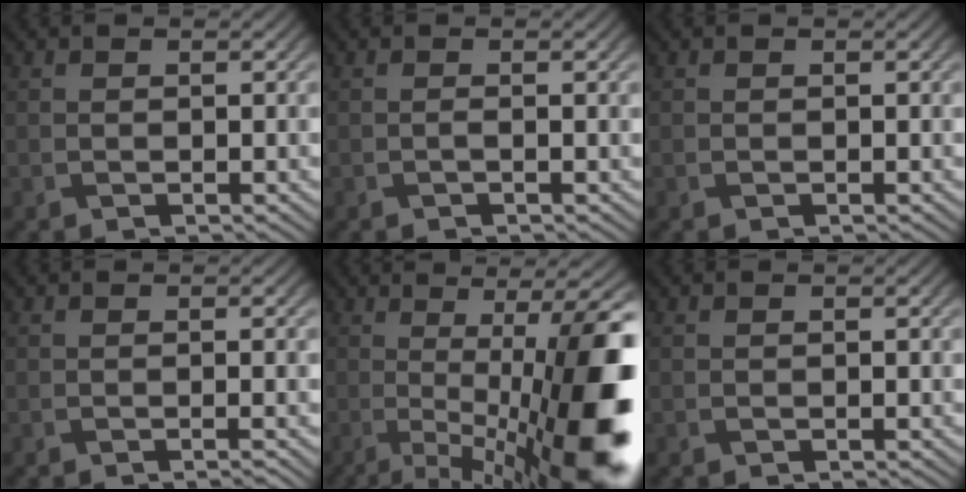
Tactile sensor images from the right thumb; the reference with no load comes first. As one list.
[{"total": 0.9, "force": [-0.1, 0.1, 0.9], "torque": [-0.015, 0.000, -0.003]}, {"total": 0.0}, {"total": 1.3, "force": [-0.1, 0.3, 1.3], "torque": [-0.017, 0.000, -0.009]}, {"total": 19.2, "force": [-3.4, 5.6, 18.0], "torque": [-0.211, 0.001, -0.052]}, {"total": 0.0}]